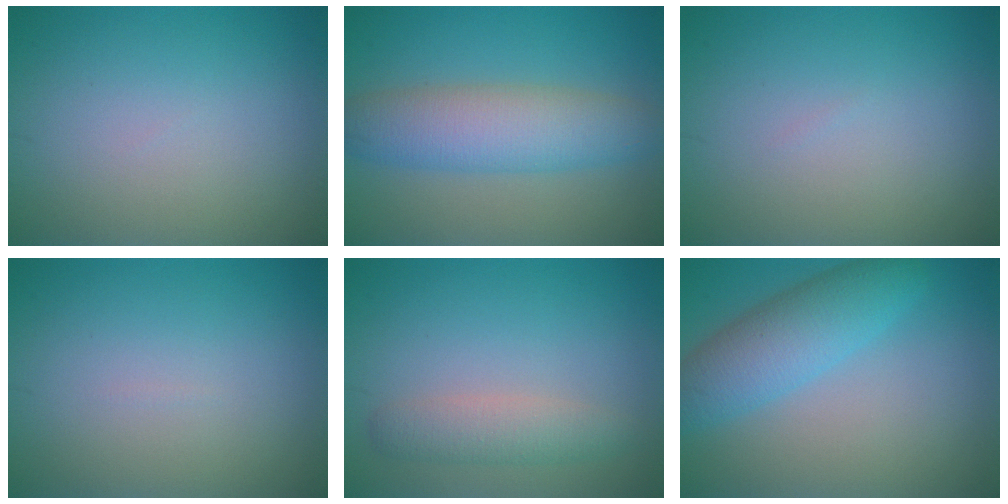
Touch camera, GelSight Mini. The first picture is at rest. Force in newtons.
{"total": 6.2, "press": 6.2, "slide": 0.0}
{"total": 0.0}
{"total": 0.0}
{"total": 2.7, "press": 2.7, "slide": 0.1}
{"total": 5.3, "press": 5.3, "slide": 0.2}